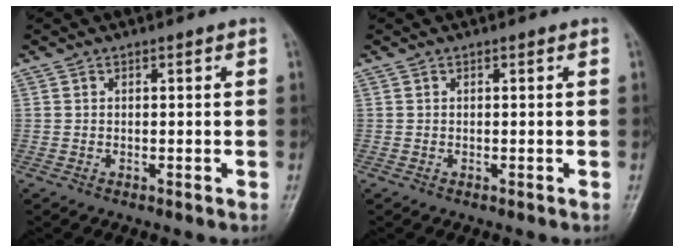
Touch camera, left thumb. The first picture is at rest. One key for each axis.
{"total": 0.0}